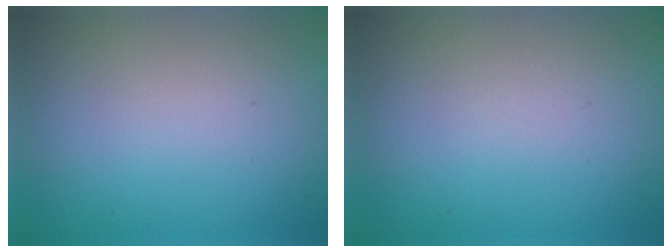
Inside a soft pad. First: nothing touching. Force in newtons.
{"total": 0.0}